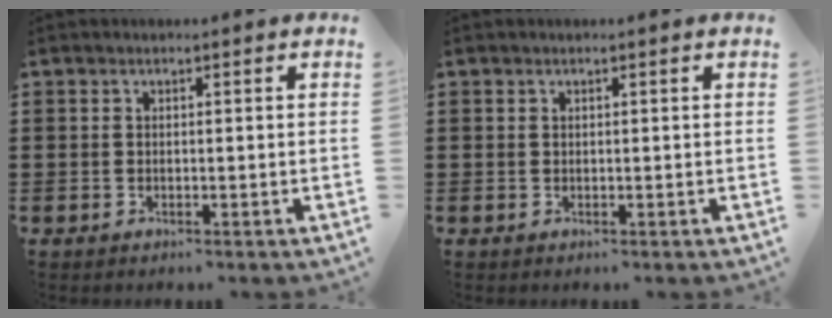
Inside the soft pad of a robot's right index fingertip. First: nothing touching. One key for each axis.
{"total": 0.0}